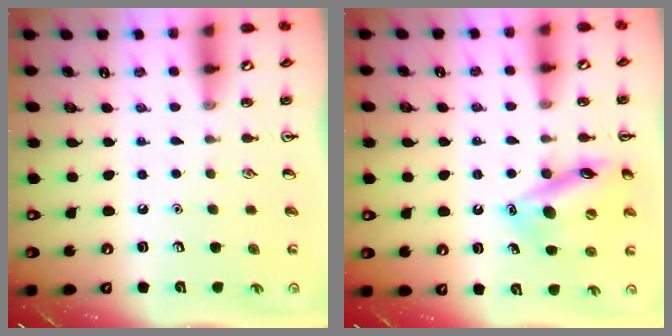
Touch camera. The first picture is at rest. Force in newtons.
{"total": 15.0, "press": 14.7, "slide": 3.1}